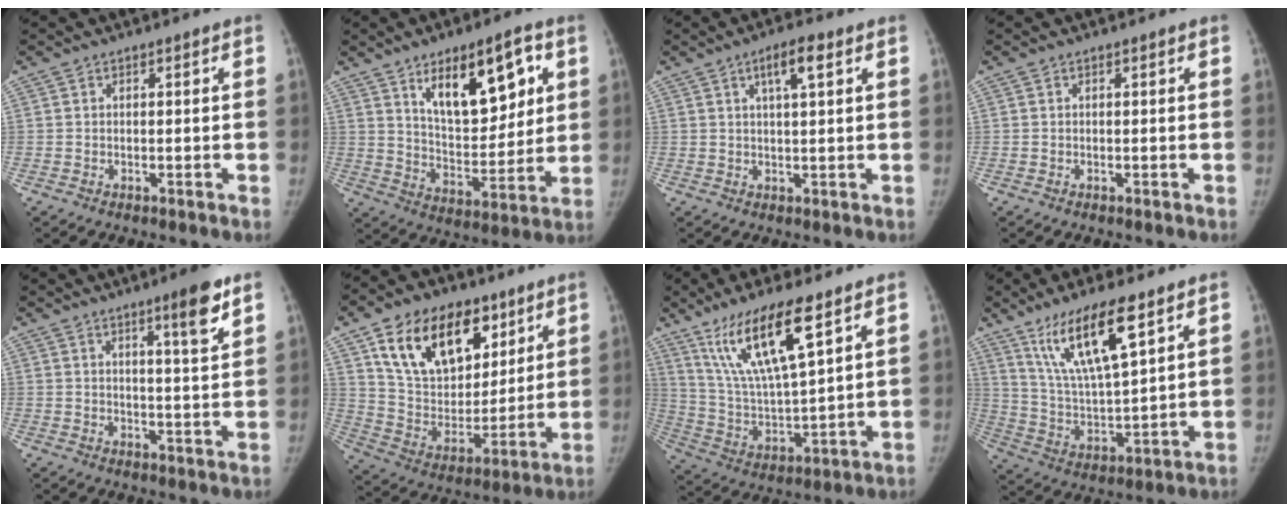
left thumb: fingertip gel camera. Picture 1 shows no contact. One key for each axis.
{"total": 16.8, "fx": 7.5, "fy": 7.7, "fz": 12.9, "tx": -0.154, "ty": -0.036, "tz": 0.132}
{"total": 5.2, "fx": 2.4, "fy": 1.2, "fz": 4.5, "tx": -0.076, "ty": 0.000, "tz": 0.040}
{"total": 0.0}
{"total": 7.1, "fx": 4.4, "fy": 0.5, "fz": 5.6, "tx": -0.078, "ty": -0.030, "tz": 0.064}
{"total": 22.6, "fx": 11.9, "fy": 13.9, "fz": 13.3, "tx": -0.184, "ty": -0.034, "tz": 0.213}
{"total": 17.0, "fx": 9.8, "fy": 3.7, "fz": 13.3, "tx": -0.251, "ty": -0.043, "tz": 0.199}
{"total": 15.7, "fx": 9.2, "fy": 3.7, "fz": 12.2, "tx": -0.219, "ty": -0.042, "tz": 0.184}